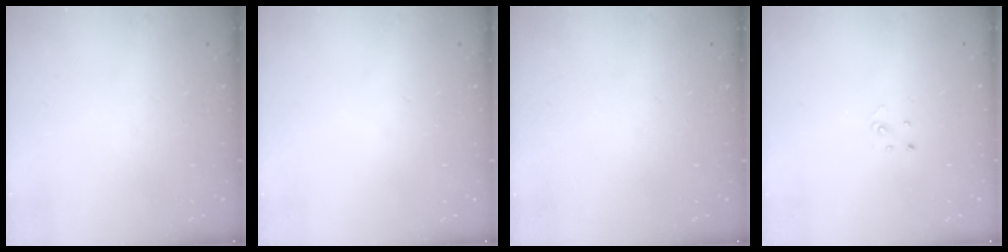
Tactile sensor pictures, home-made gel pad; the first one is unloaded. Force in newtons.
{"total": 0.0}
{"total": 0.0}
{"total": 1.9, "press": 1.9, "slide": 0.2}